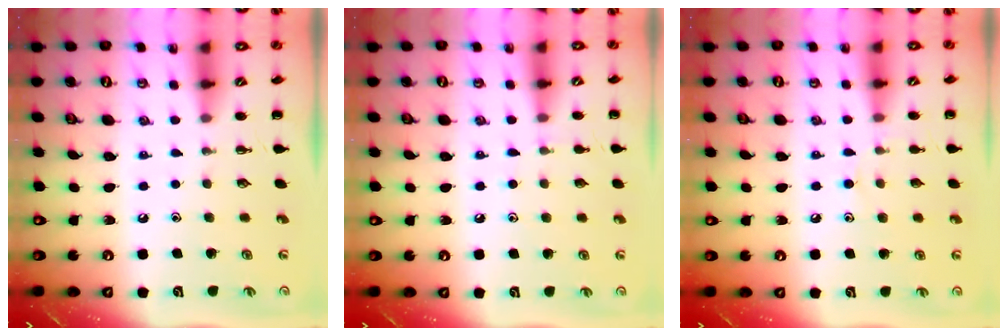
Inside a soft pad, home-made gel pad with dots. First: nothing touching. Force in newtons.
{"total": 5.6, "press": 5.4, "slide": 1.5}
{"total": 7.1, "press": 6.8, "slide": 1.9}